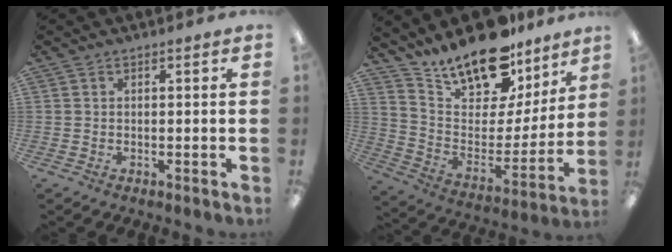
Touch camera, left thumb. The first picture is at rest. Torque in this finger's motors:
{"motor_torque": [0.29, 0.29, 1.39, -1.39, 0.09]}